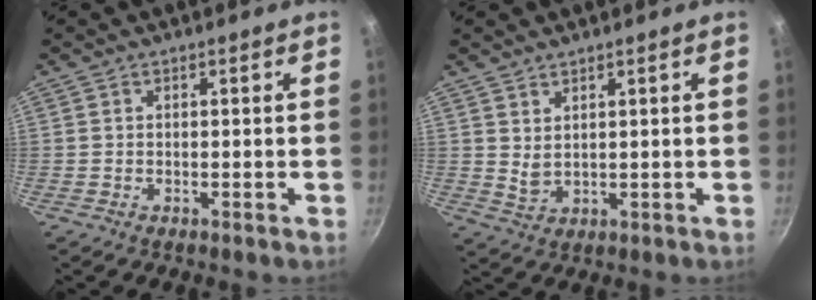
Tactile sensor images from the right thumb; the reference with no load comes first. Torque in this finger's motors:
{"motor_torque": [-0.44, 0.56, 0.06, 0.72, 0.08]}